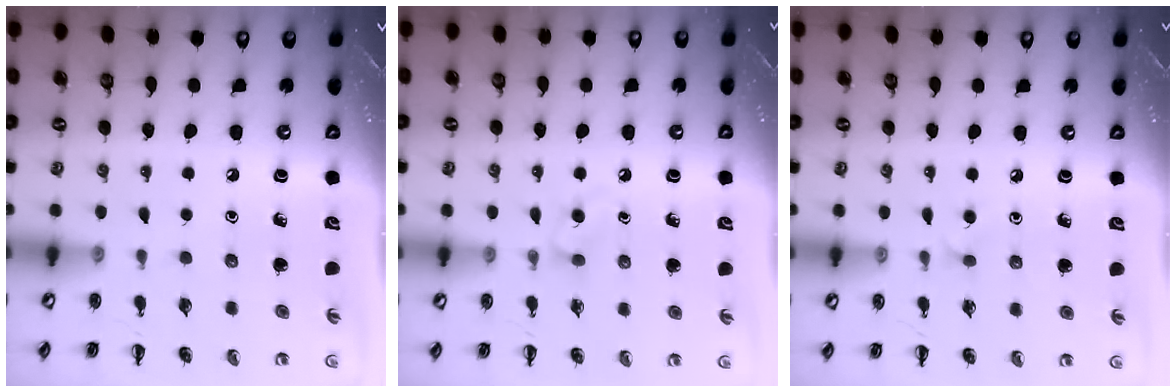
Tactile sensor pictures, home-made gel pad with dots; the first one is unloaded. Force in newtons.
{"total": 2.9, "press": 2.6, "slide": 1.3}
{"total": 3.9, "press": 3.7, "slide": 1.3}